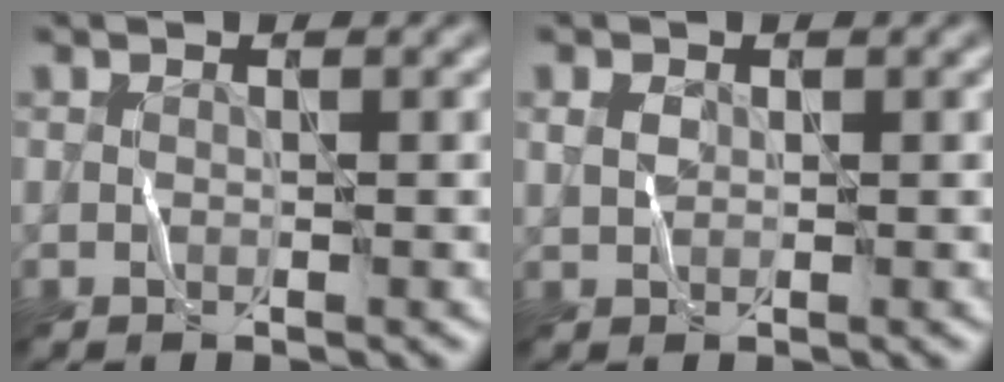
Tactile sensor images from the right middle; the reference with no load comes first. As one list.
[{"total": 0.7, "force": [0.4, 0.6, 0.2], "torque": [-0.012, 0.001, 0.013]}]